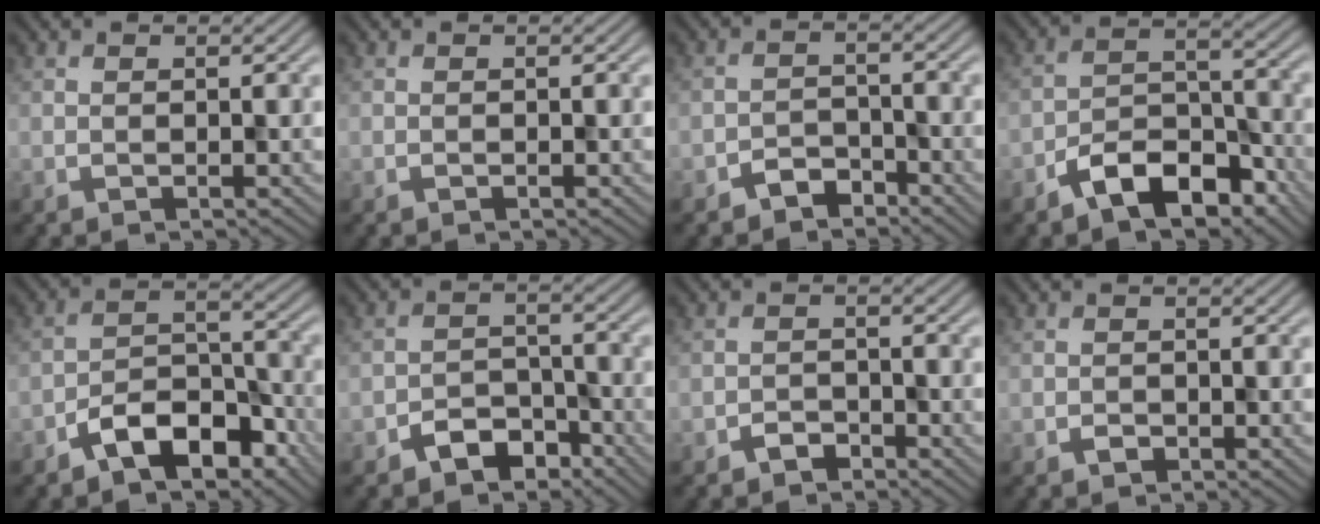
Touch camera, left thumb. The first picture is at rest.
{"total": 0.0}
{"total": 3.1, "force": [-2.5, 1.5, 1.0], "torque": [-0.013, 0.006, -0.054]}
{"total": 8.2, "force": [-5.5, 4.0, 4.6], "torque": [-0.073, 0.004, -0.112]}
{"total": 8.0, "force": [-5.2, 4.0, 4.6], "torque": [-0.071, 0.007, -0.105]}
{"total": 5.1, "force": [-3.6, 2.9, 2.2], "torque": [-0.037, 0.004, -0.071]}
{"total": 2.1, "force": [-1.6, 1.1, 0.7], "torque": [-0.007, 0.004, -0.035]}
{"total": 1.0, "force": [-0.7, 0.7, 0.4], "torque": [-0.006, -0.001, -0.013]}